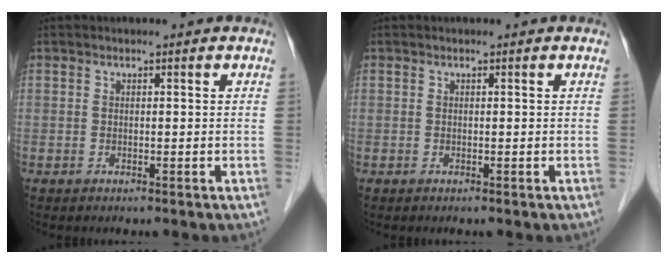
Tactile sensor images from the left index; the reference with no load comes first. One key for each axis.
{"total": 0.0}